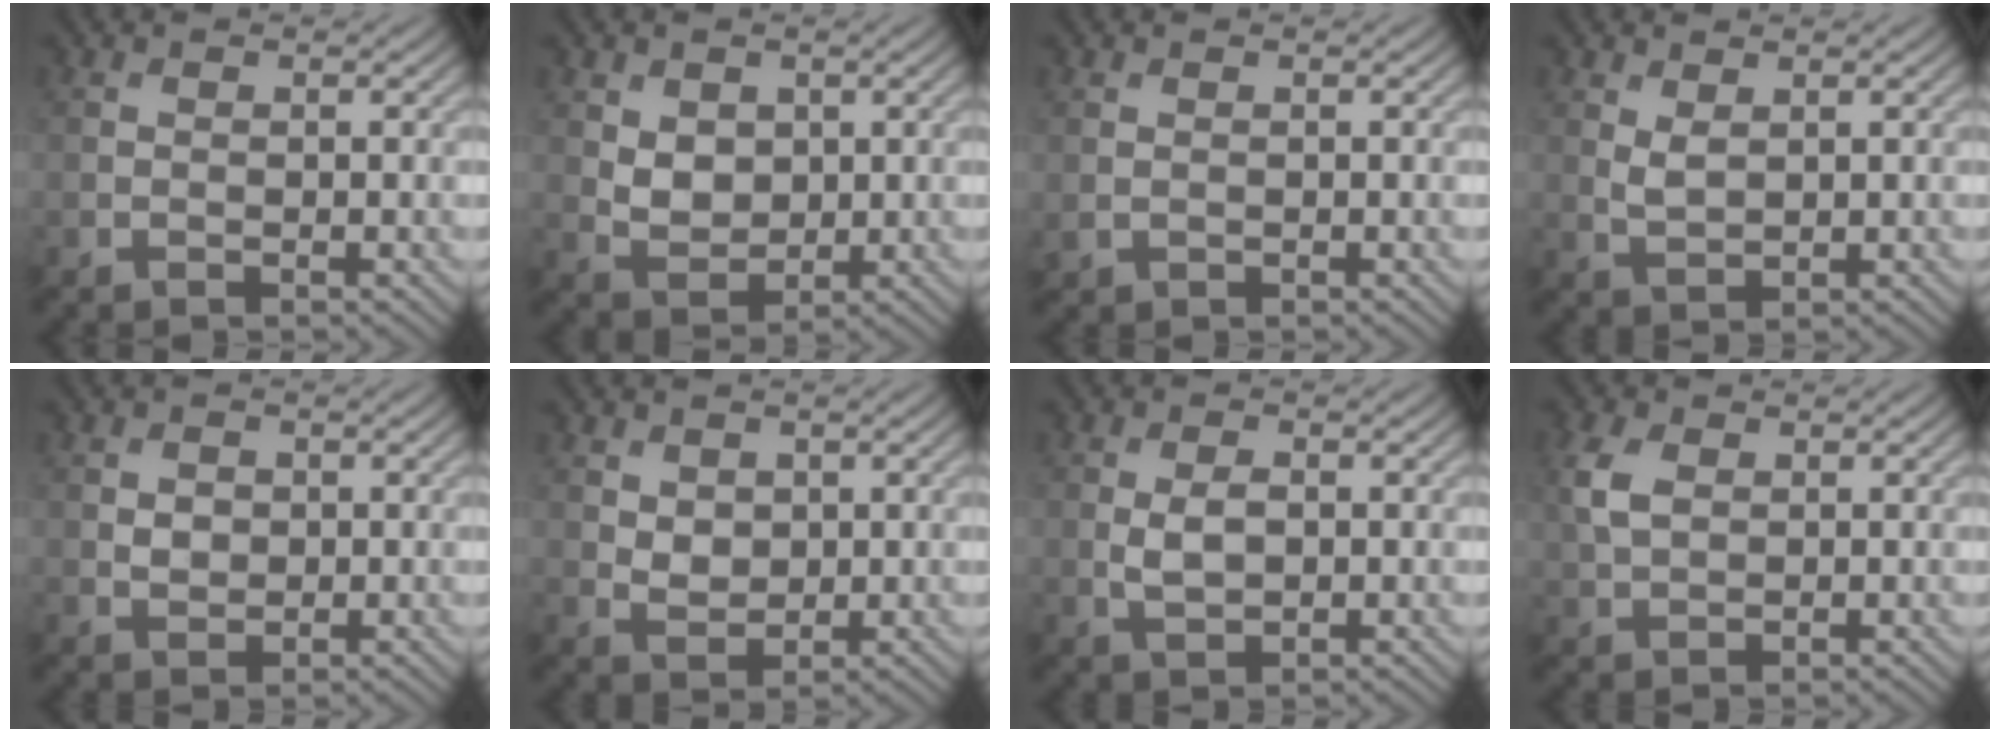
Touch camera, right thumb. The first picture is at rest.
{"total": 3.7, "force": [1.3, 2.9, 2.0], "torque": [-0.056, -0.006, 0.025]}
{"total": 0.7, "force": [0.1, 0.5, 0.4], "torque": [-0.014, -0.004, 0.007]}
{"total": 1.9, "force": [1.1, 0.9, 1.3], "torque": [-0.036, -0.005, 0.027]}
{"total": 1.8, "force": [0.2, 1.5, 1.0], "torque": [-0.024, -0.003, 0.004]}
{"total": 2.7, "force": [1.1, 2.1, 1.4], "torque": [-0.039, -0.005, 0.021]}
{"total": 3.2, "force": [0.1, 1.9, 2.6], "torque": [-0.059, -0.004, 0.005]}
{"total": 3.8, "force": [1.1, 2.5, 2.7], "torque": [-0.075, 0.006, 0.021]}